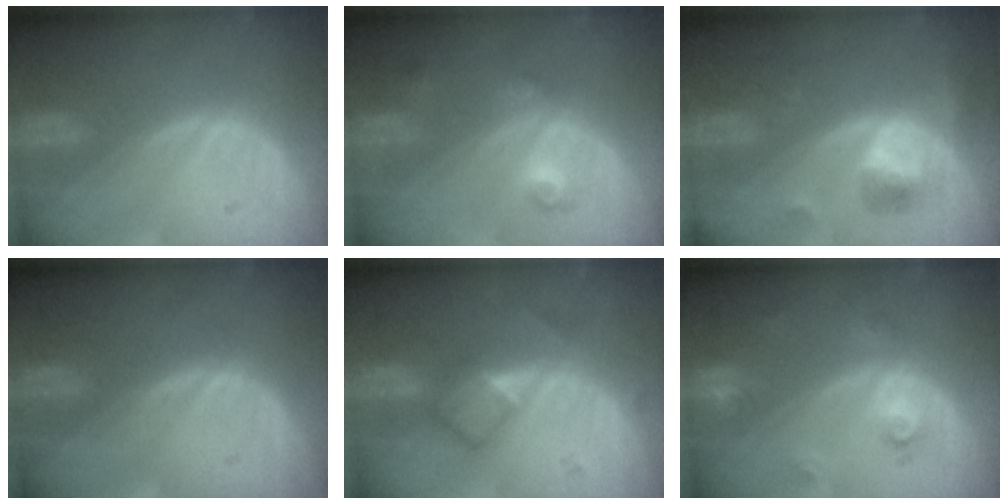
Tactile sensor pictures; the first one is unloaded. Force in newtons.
{"total": 3.8, "press": 3.5, "slide": 1.6}
{"total": 5.6, "press": 5.2, "slide": 2.0}
{"total": 0.0}
{"total": 4.8, "press": 4.6, "slide": 1.4}
{"total": 3.4, "press": 3.0, "slide": 1.6}